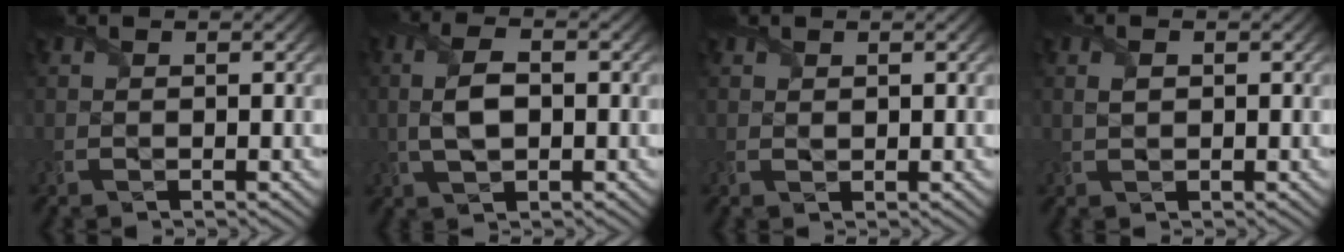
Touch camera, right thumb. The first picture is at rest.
{"total": 5.0, "force": [-0.2, 2.6, 4.3], "torque": [-0.103, 0.002, -0.006]}
{"total": 0.5, "force": [0.4, 0.3, 0.2], "torque": [-0.008, -0.002, 0.009]}
{"total": 1.4, "force": [0.4, 0.8, 1.1], "torque": [-0.027, -0.001, 0.008]}